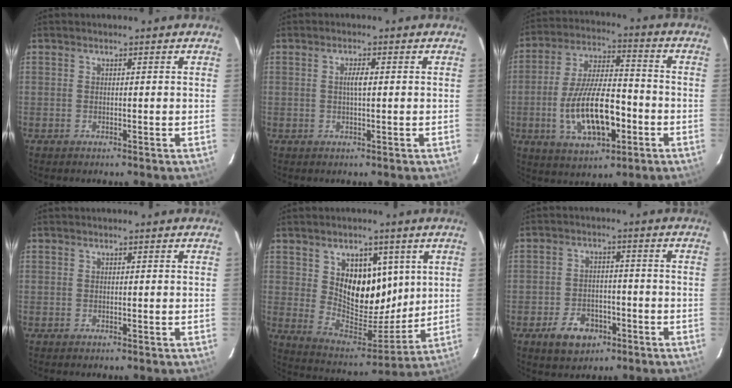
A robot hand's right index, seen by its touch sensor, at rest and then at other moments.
{"total": 2.0, "force": [0.2, 0.4, 1.9], "torque": [-0.035, 0.002, 0.002]}
{"total": 16.1, "force": [-4.8, 6.5, 14.0], "torque": [-0.275, 0.000, -0.074]}
{"total": 0.0}
{"total": 14.1, "force": [4.7, 9.6, 9.3], "torque": [-0.155, -0.010, 0.100]}
{"total": 7.9, "force": [-4.4, 5.3, 3.8], "torque": [-0.095, 0.012, -0.059]}